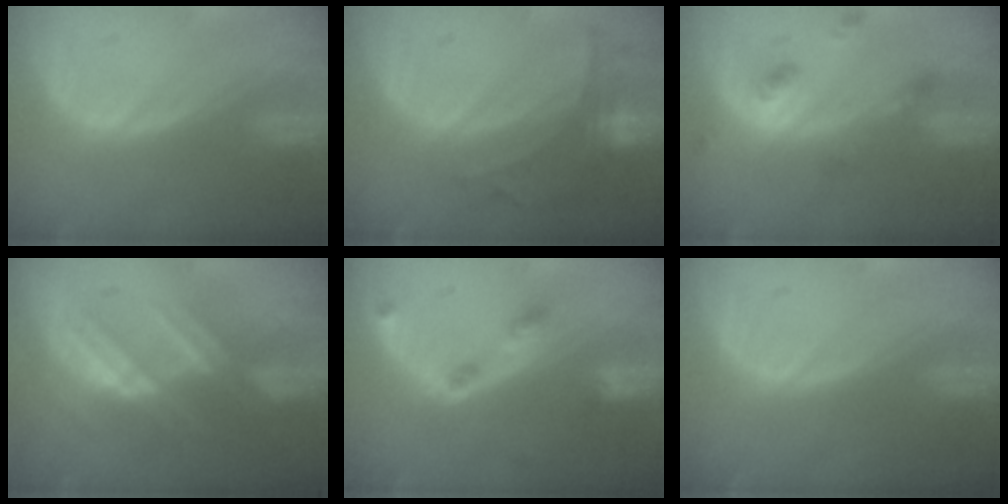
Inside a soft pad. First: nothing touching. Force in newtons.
{"total": 6.8, "press": 6.3, "slide": 2.5}
{"total": 5.0, "press": 4.4, "slide": 2.4}
{"total": 7.2, "press": 6.7, "slide": 2.7}
{"total": 4.3, "press": 3.9, "slide": 1.8}
{"total": 0.0}